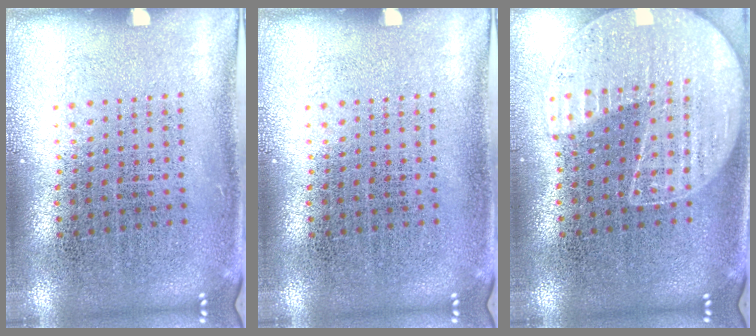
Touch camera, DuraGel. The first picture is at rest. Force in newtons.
{"total": 0.0}
{"total": 1.3, "press": 1.3, "slide": 0.2}